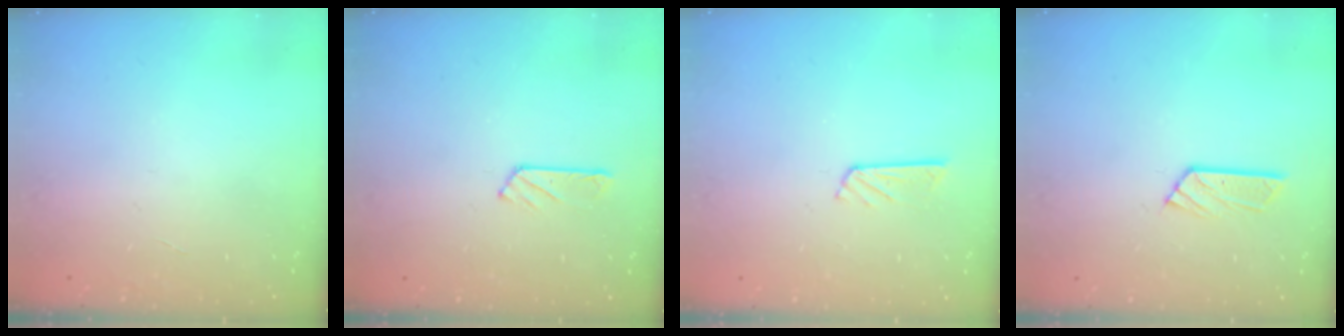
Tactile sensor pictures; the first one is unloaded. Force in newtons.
{"total": 3.1, "press": 3.1, "slide": 0.4}
{"total": 5.9, "press": 5.9, "slide": 0.4}
{"total": 5.2, "press": 5.2, "slide": 0.3}